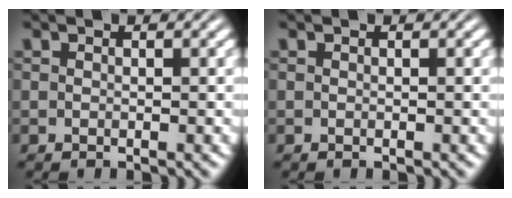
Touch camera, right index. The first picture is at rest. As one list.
[{"total": 0.0}]